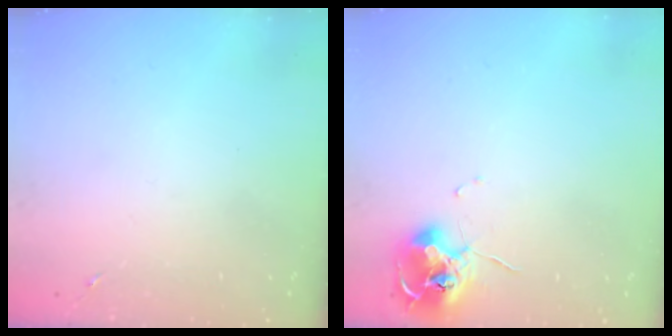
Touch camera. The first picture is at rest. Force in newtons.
{"total": 9.8, "press": 9.8, "slide": 0.5}